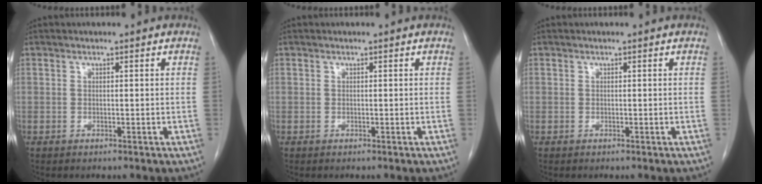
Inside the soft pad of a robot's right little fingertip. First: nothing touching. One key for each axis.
{"total": 0.0}
{"total": 0.0}